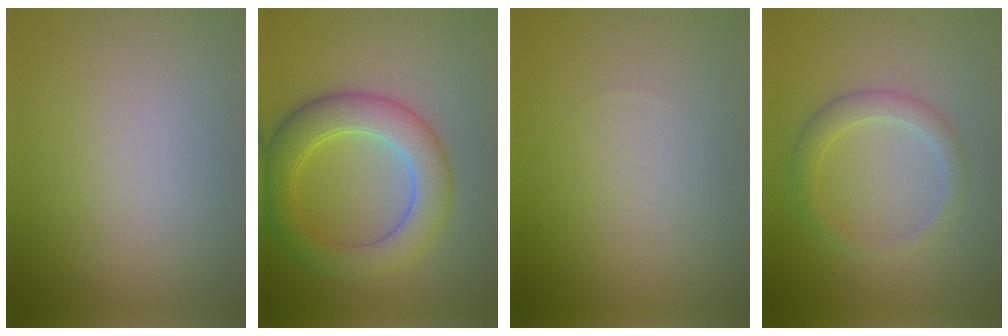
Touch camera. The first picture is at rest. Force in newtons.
{"total": 6.1, "press": 6.1, "slide": 0.3}
{"total": 0.0}
{"total": 2.3, "press": 2.3, "slide": 0.1}